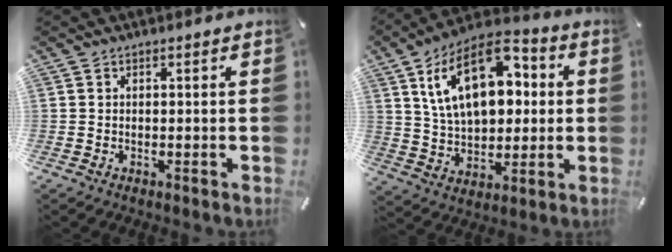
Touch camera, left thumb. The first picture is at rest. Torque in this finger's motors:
{"motor_torque": [2.50, 2.50, 2.07, -0.70, 0.34]}